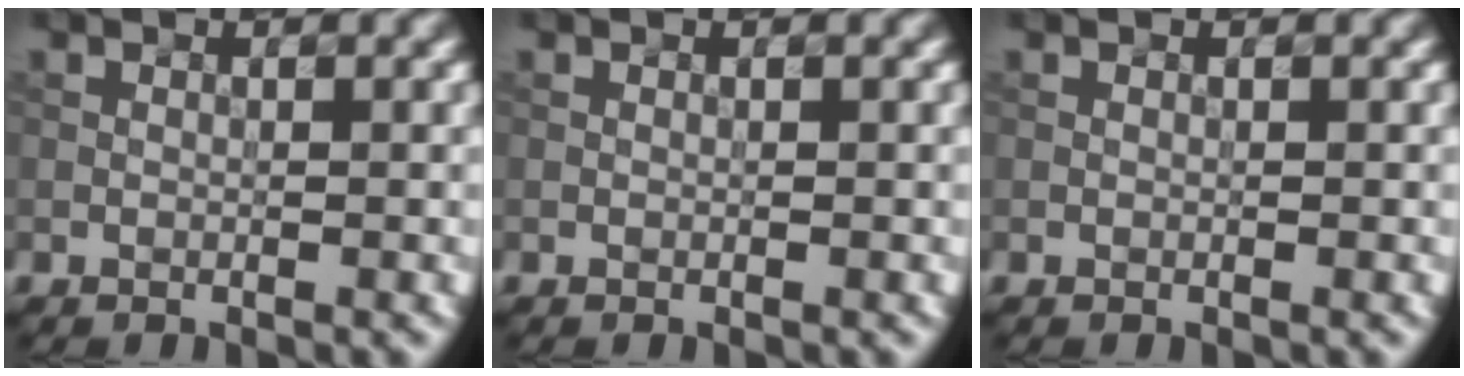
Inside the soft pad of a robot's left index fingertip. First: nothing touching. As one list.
[{"total": 0.0}, {"total": 0.0}]